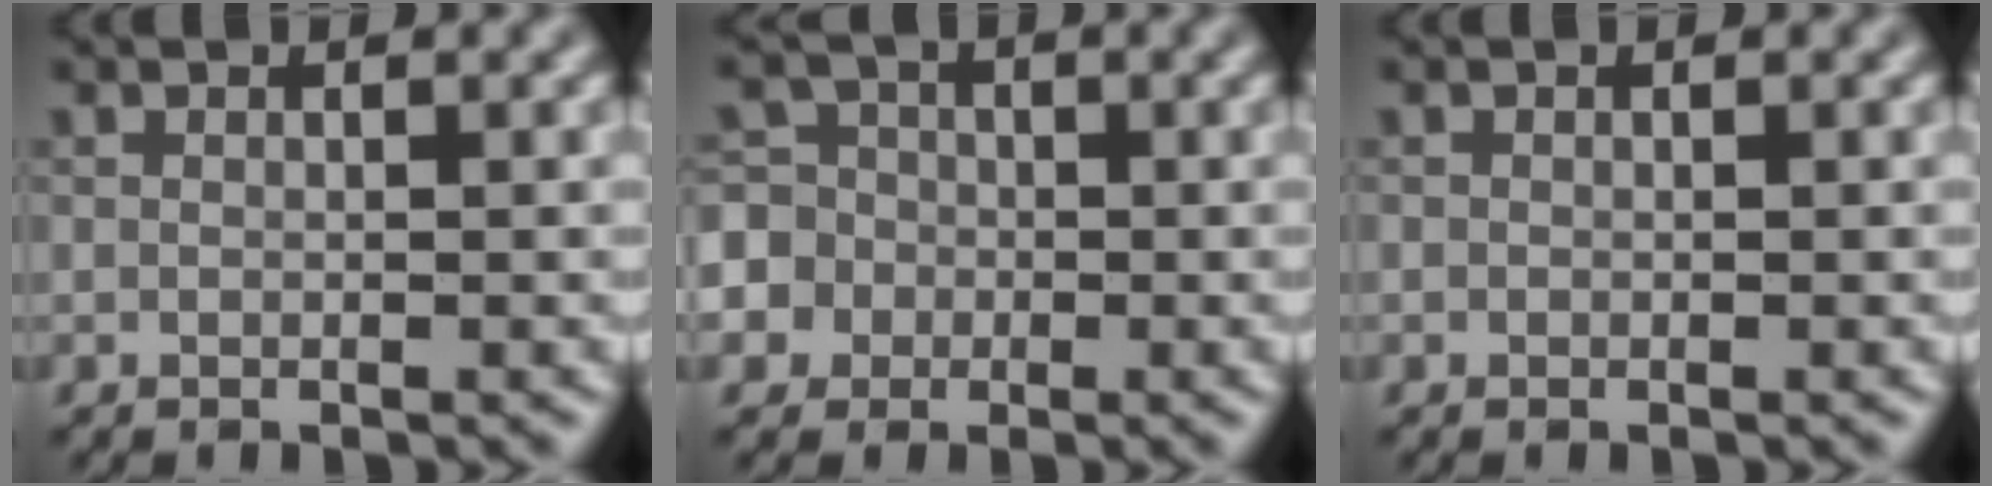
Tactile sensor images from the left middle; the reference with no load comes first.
{"total": 8.7, "force": [-2.1, 8.1, 2.2], "torque": [-0.060, 0.016, -0.075]}
{"total": 0.0}